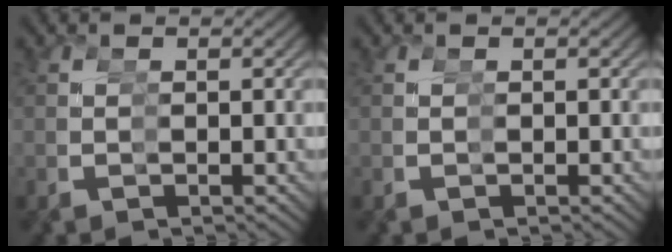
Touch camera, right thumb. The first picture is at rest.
{"total": 0.0}